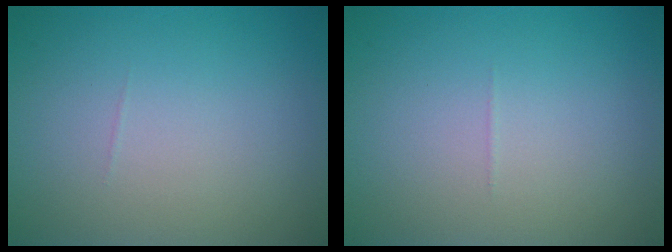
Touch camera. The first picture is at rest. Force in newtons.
{"total": 0.0}